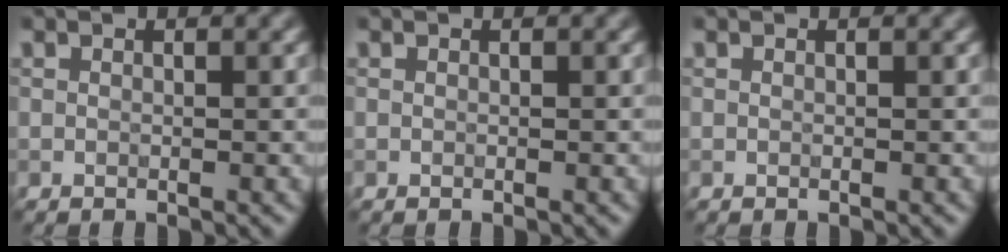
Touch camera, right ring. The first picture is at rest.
{"total": 0.0}
{"total": 0.0}